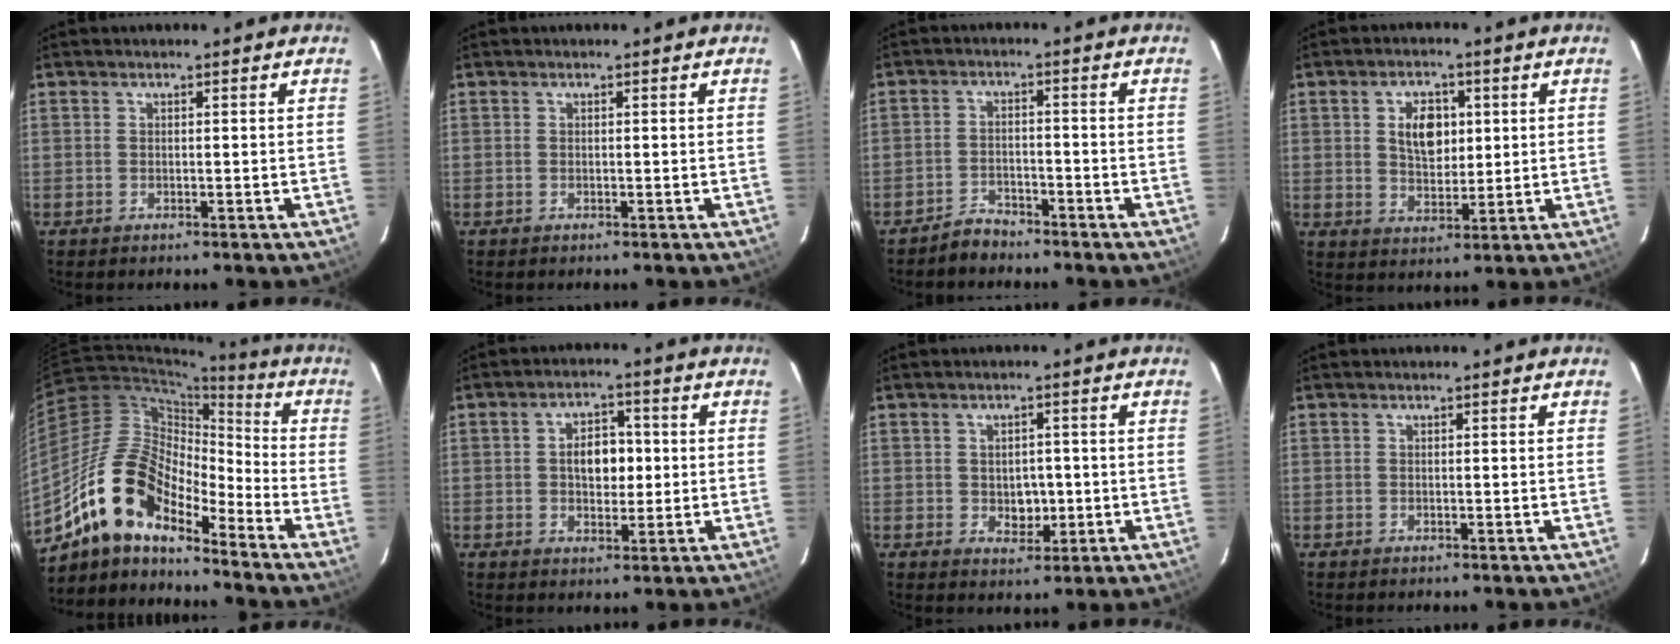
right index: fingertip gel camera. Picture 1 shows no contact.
{"total": 0.0}
{"total": 3.6, "force": [-3.2, 1.5, 0.4], "torque": [-0.019, 0.009, -0.056]}
{"total": 7.3, "force": [1.8, 4.5, 5.4], "torque": [-0.092, 0.010, 0.037]}
{"total": 15.1, "force": [-11.8, 5.6, 7.6], "torque": [-0.133, 0.009, -0.234]}
{"total": 6.4, "force": [0.3, 4.1, 4.9], "torque": [-0.081, 0.015, 0.008]}
{"total": 4.2, "force": [-0.3, 3.6, 2.2], "torque": [-0.036, 0.000, 0.002]}
{"total": 0.0}